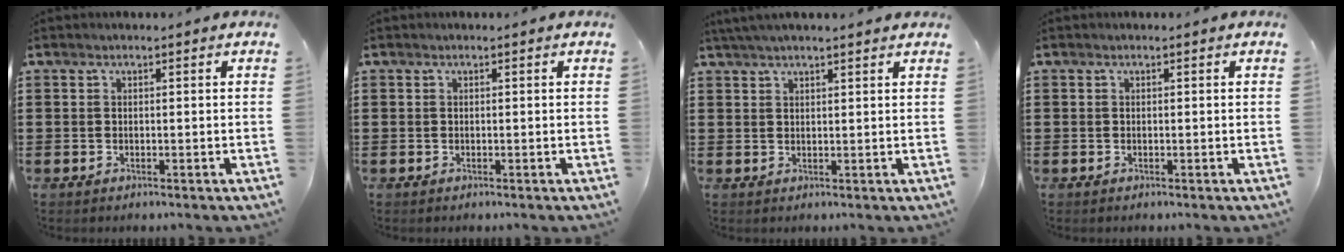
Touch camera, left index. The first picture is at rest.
{"total": 0.0}
{"total": 2.4, "force": [2.0, 0.2, 1.3], "torque": [-0.029, 0.003, 0.038]}
{"total": 0.0}